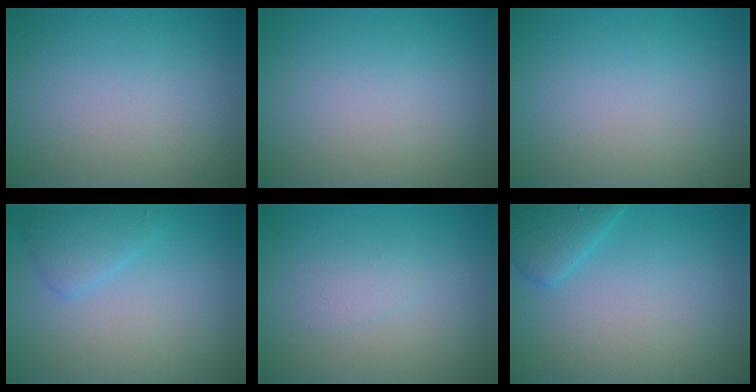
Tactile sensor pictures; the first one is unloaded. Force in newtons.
{"total": 0.0}
{"total": 0.0}
{"total": 2.1, "press": 2.1, "slide": 0.0}
{"total": 1.0, "press": 1.0, "slide": 0.0}
{"total": 2.7, "press": 2.7, "slide": 0.2}